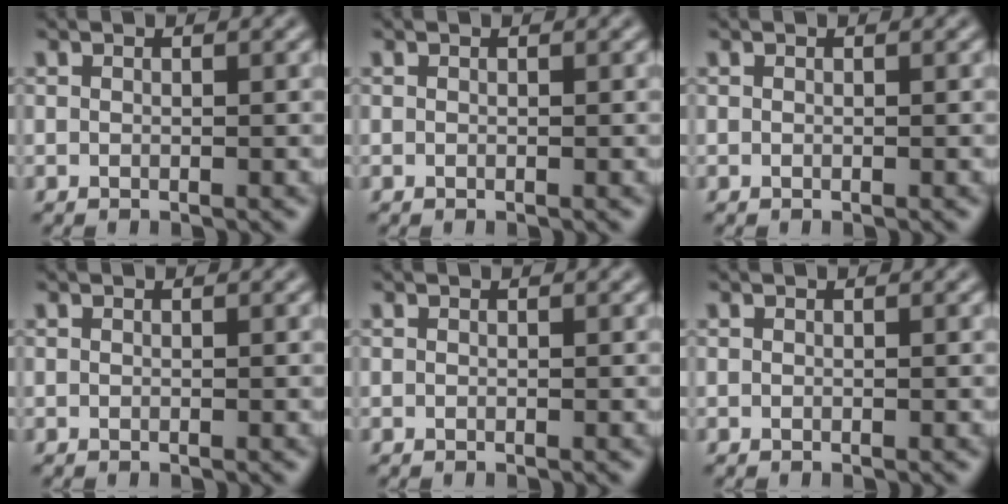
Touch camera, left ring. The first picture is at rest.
{"total": 0.0}
{"total": 0.0}
{"total": 0.0}
{"total": 0.0}
{"total": 0.0}